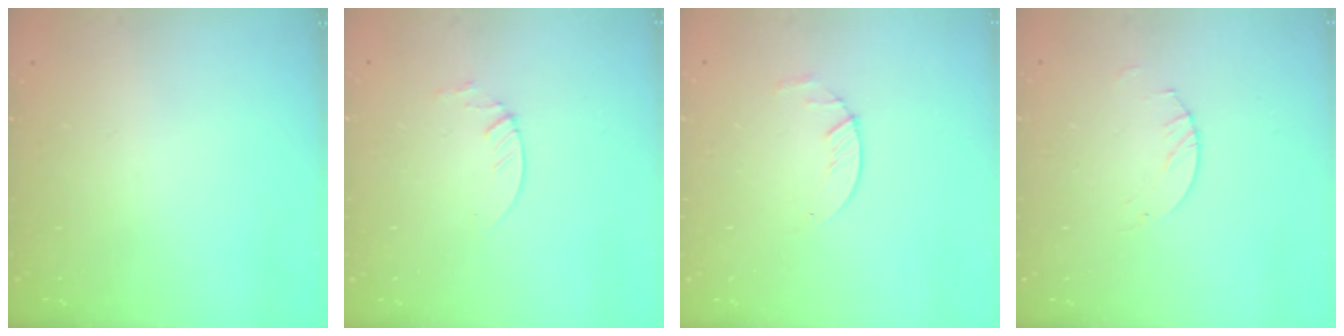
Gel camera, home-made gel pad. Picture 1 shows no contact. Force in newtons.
{"total": 1.9, "press": 1.9, "slide": 0.2}
{"total": 2.9, "press": 2.9, "slide": 0.4}
{"total": 2.0, "press": 2.0, "slide": 0.2}